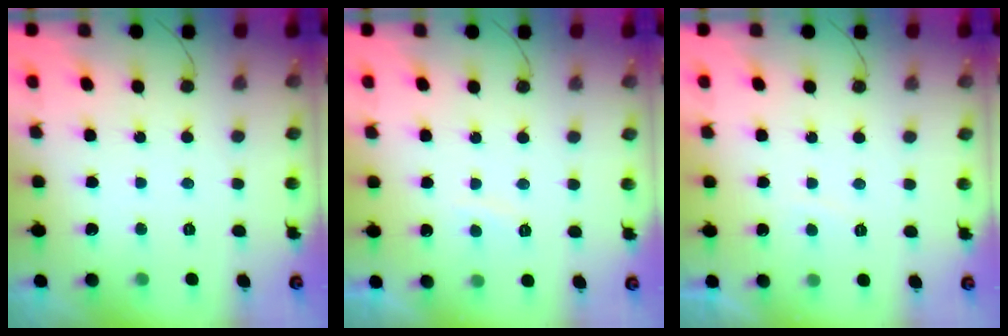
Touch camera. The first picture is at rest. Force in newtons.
{"total": 2.1, "press": 2.0, "slide": 0.7}
{"total": 0.9, "press": 0.7, "slide": 0.5}